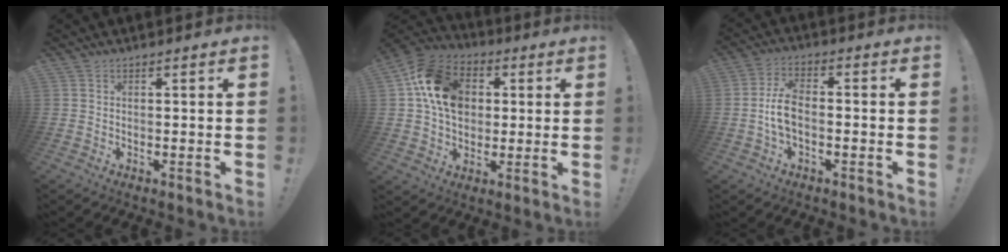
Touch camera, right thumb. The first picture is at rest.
{"total": 17.0, "force": [3.9, 13.2, 10.0], "torque": [-0.162, 0.000, 0.080]}
{"total": 7.5, "force": [-1.3, 4.0, 6.2], "torque": [-0.135, 0.008, -0.021]}